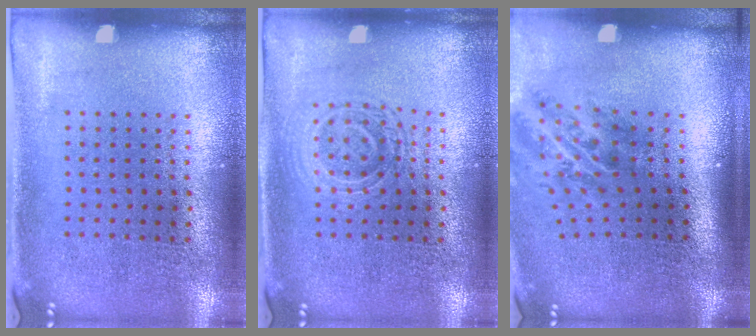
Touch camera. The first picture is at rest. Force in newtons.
{"total": 1.2, "press": 1.2, "slide": 0.3}
{"total": 2.1, "press": 1.3, "slide": 1.7}